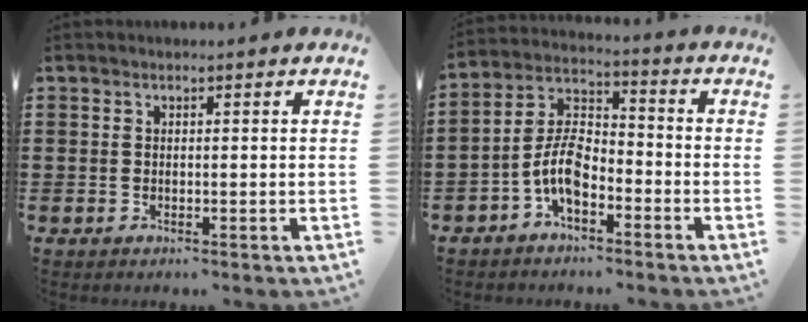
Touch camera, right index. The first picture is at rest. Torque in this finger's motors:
{"motor_torque": [2.14, 0.00, 0.71, 0.13]}